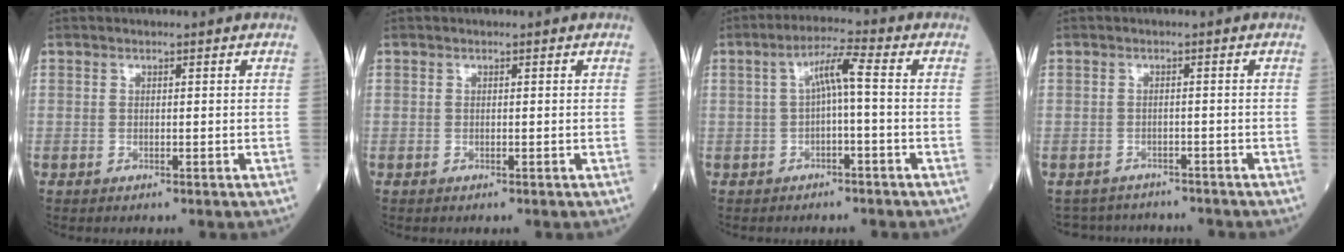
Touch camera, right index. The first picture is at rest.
{"total": 0.0}
{"total": 4.8, "force": [0.0, 0.4, 4.8], "torque": [-0.085, 0.023, 0.000]}
{"total": 6.1, "force": [-5.6, 2.4, -0.1], "torque": [0.003, 0.012, -0.074]}